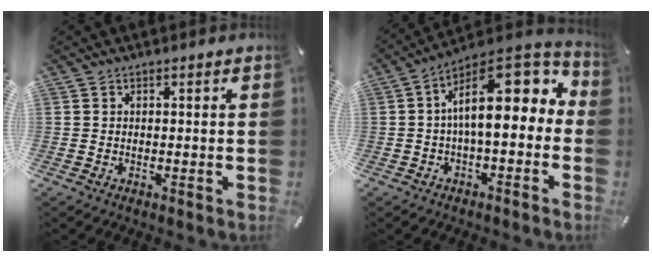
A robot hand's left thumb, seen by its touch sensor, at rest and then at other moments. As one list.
[{"total": 17.3, "force": [3.5, 7.9, 15.0], "torque": [-0.226, -0.025, 0.061]}]